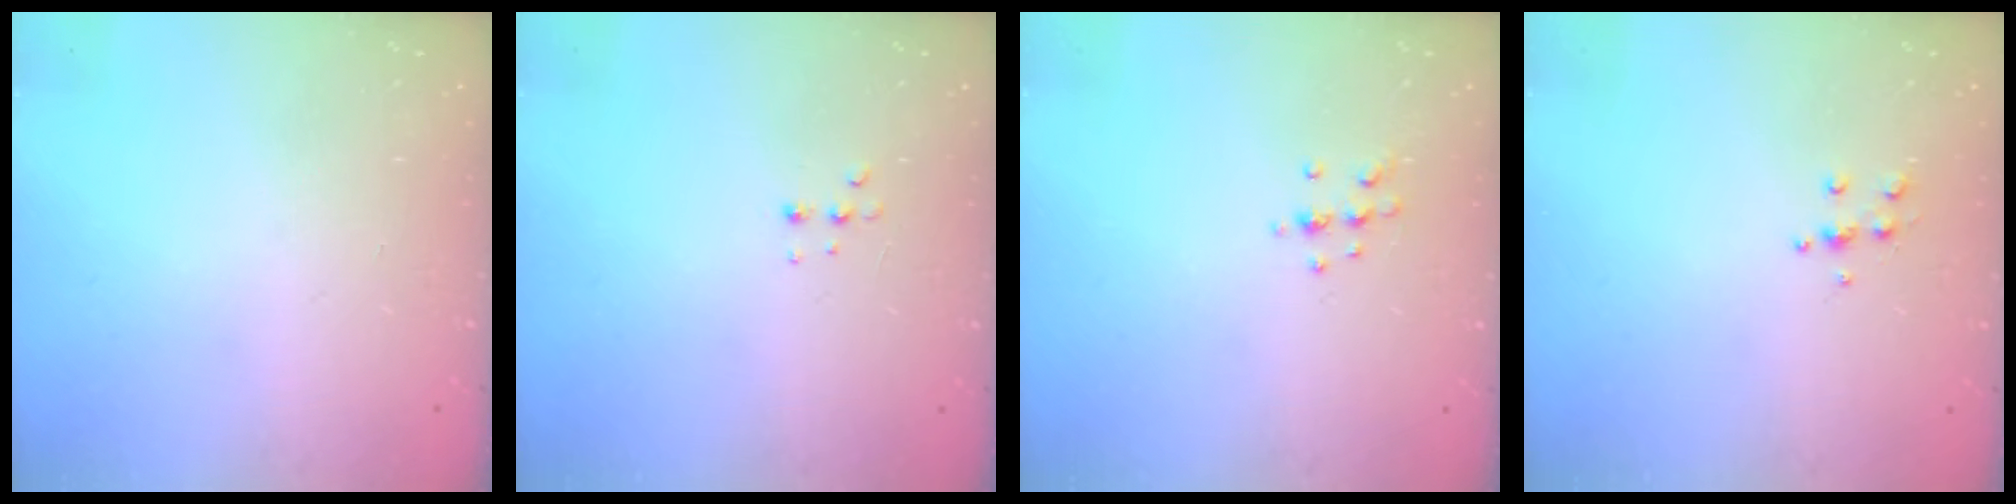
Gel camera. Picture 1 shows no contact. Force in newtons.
{"total": 3.4, "press": 3.3, "slide": 0.8}
{"total": 6.9, "press": 6.8, "slide": 1.2}
{"total": 5.2, "press": 5.0, "slide": 1.1}